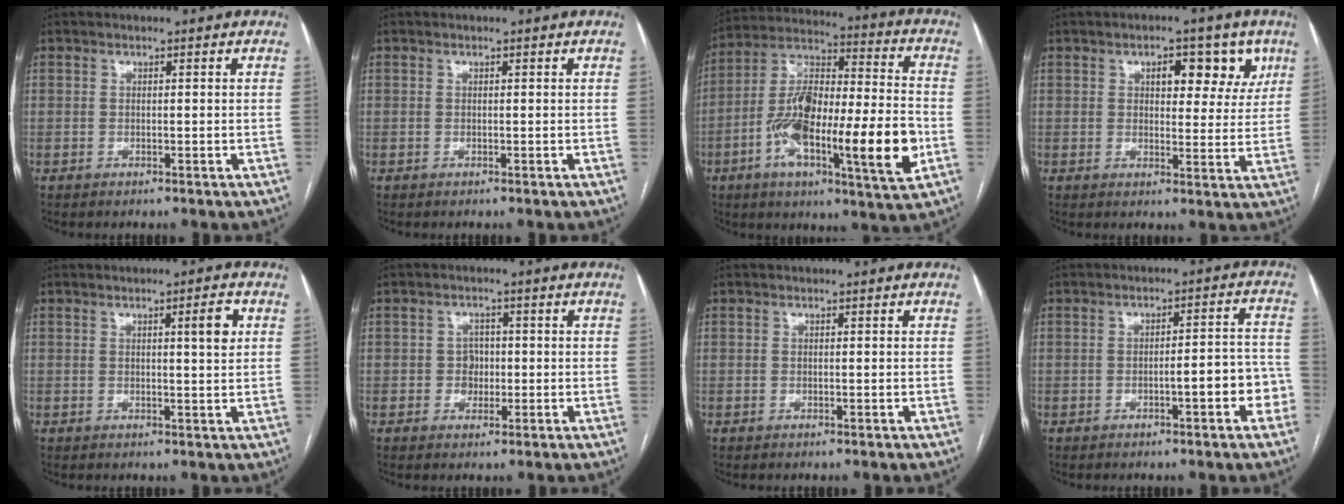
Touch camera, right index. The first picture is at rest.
{"total": 0.0}
{"total": 22.4, "force": [-6.3, 4.1, 21.1], "torque": [-0.351, 0.001, -0.102]}
{"total": 7.5, "force": [3.8, 3.9, 5.3], "torque": [-0.053, 0.014, 0.048]}
{"total": 3.5, "force": [1.2, 0.1, 3.3], "torque": [-0.045, -0.001, 0.016]}
{"total": 2.6, "force": [-0.3, 2.3, 1.0], "torque": [-0.007, 0.006, -0.004]}
{"total": 0.0}
{"total": 6.1, "force": [-2.4, 1.3, 5.5], "torque": [-0.063, 0.029, -0.028]}